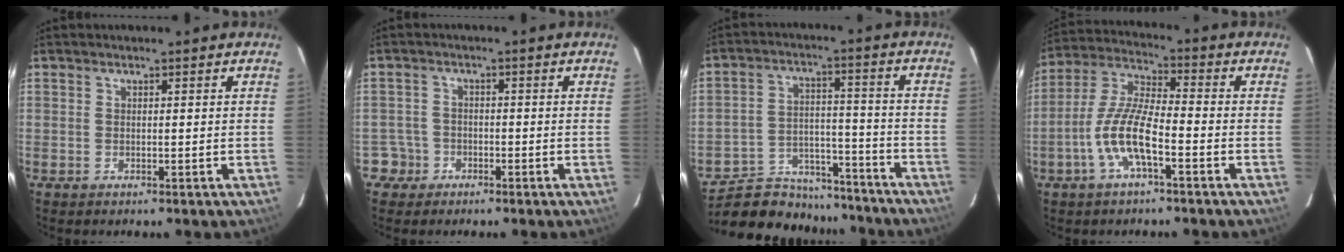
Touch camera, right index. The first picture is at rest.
{"total": 3.6, "force": [-1.7, 3.1, -0.5], "torque": [0.013, 0.022, -0.031]}
{"total": 17.6, "force": [-15.1, 7.7, 4.7], "torque": [-0.118, 0.030, -0.214]}
{"total": 10.5, "force": [-4.2, 2.5, 9.2], "torque": [-0.200, 0.003, -0.084]}